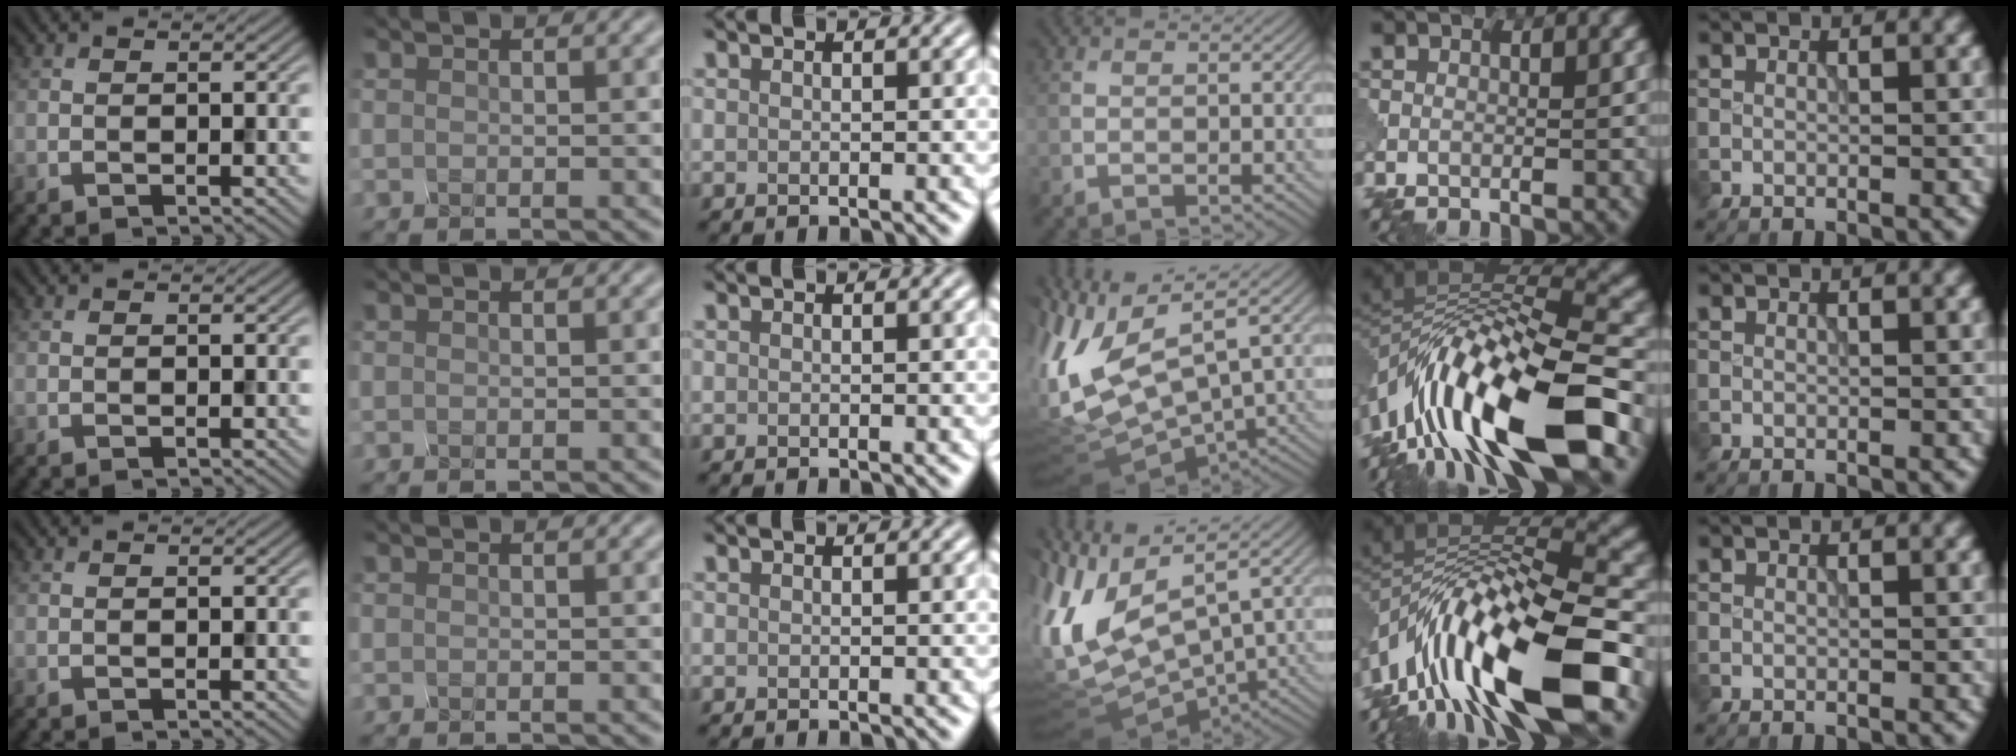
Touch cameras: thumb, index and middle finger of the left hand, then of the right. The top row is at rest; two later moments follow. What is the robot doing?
{"motion": "squeeze", "object": "hand grip exerciser"}